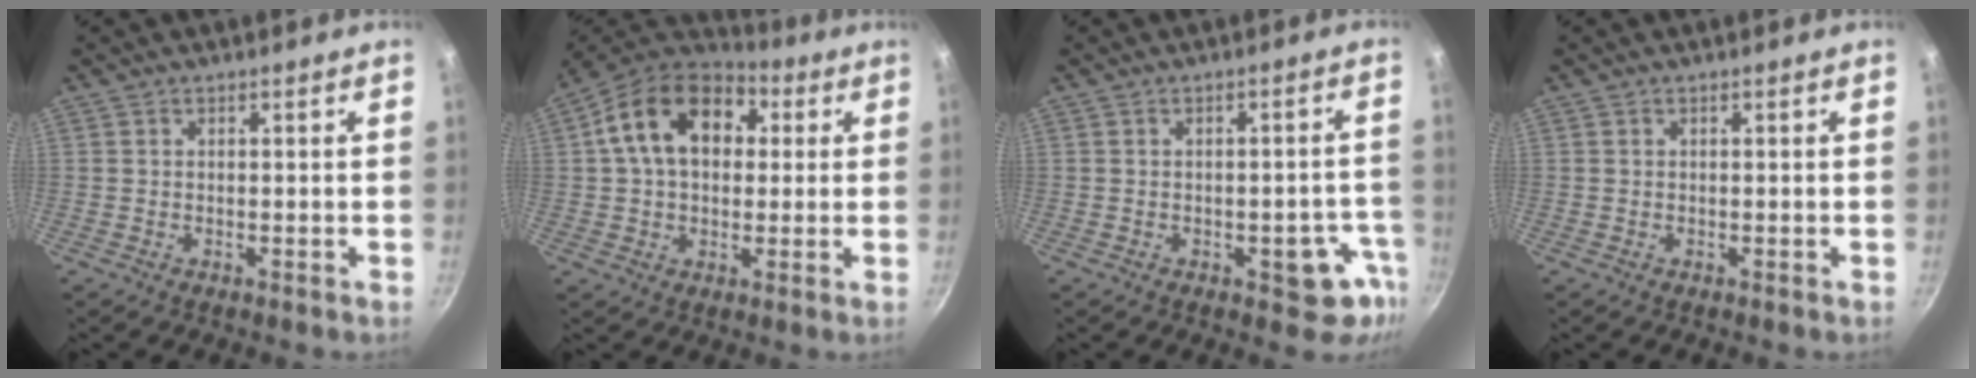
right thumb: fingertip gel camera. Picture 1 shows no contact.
{"total": 17.4, "force": [3.9, 12.2, 11.7], "torque": [-0.168, 0.027, 0.045]}
{"total": 8.3, "force": [-3.3, 4.1, 6.5], "torque": [-0.023, 0.023, -0.039]}
{"total": 0.0}